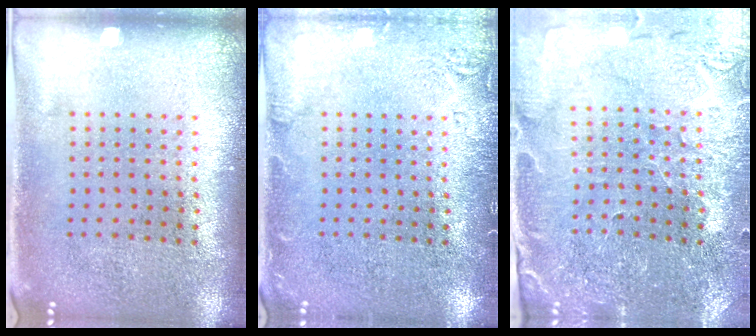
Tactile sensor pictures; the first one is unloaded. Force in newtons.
{"total": 2.0, "press": 2.0, "slide": 0.4}
{"total": 1.3, "press": 1.2, "slide": 0.2}